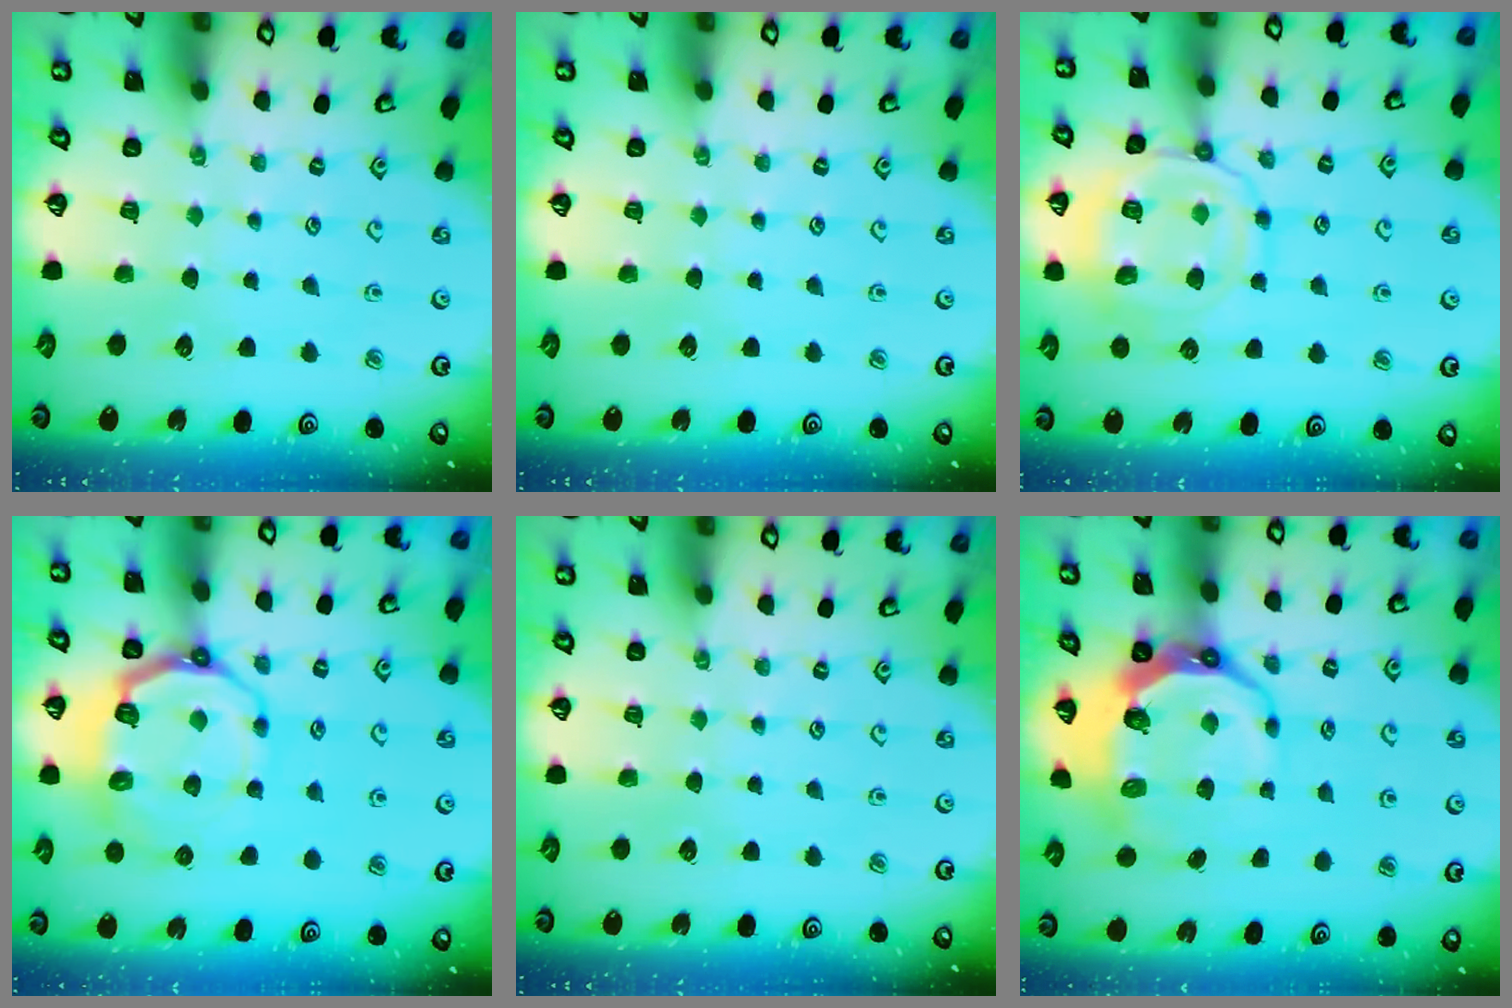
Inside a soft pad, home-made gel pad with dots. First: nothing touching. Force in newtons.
{"total": 0.0}
{"total": 13.7, "press": 13.7, "slide": 1.1}
{"total": 11.2, "press": 10.3, "slide": 4.2}
{"total": 0.0}
{"total": 11.1, "press": 10.3, "slide": 4.2}